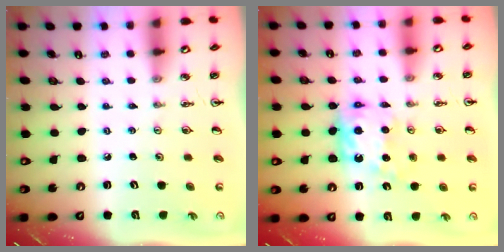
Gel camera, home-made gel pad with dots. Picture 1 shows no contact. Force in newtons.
{"total": 10.1, "press": 10.1, "slide": 0.5}